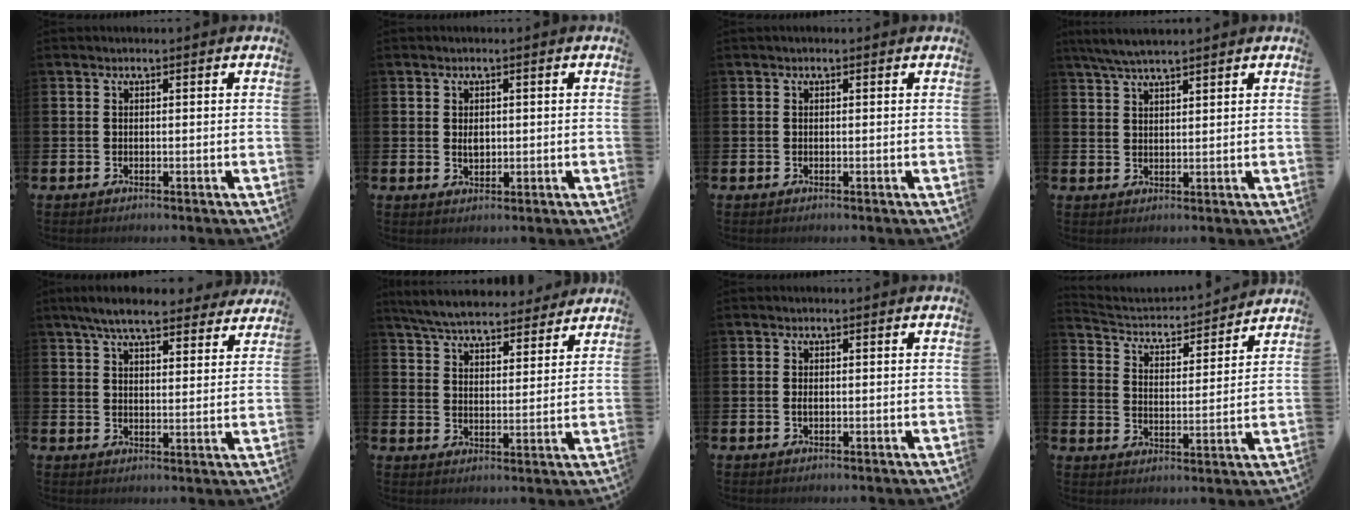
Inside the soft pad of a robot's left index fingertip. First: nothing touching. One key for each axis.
{"total": 1.6, "fx": 0.4, "fy": 1.1, "fz": 1.1, "tx": -0.004, "ty": -0.002, "tz": 0.002}
{"total": 0.0}
{"total": 4.5, "fx": 4.0, "fy": 0.6, "fz": 1.9, "tx": -0.044, "ty": -0.008, "tz": 0.073}
{"total": 7.5, "fx": 6.9, "fy": 1.5, "fz": 2.7, "tx": -0.060, "ty": -0.026, "tz": 0.122}
{"total": 6.5, "fx": 6.3, "fy": 1.2, "fz": 1.4, "tx": -0.046, "ty": -0.038, "tz": 0.110}
{"total": 0.8, "fx": 0.0, "fy": 0.4, "fz": 0.7, "tx": -0.010, "ty": 0.001, "tz": -0.003}
{"total": 3.8, "fx": 3.6, "fy": 1.3, "fz": 0.4, "tx": -0.037, "ty": -0.037, "tz": 0.053}